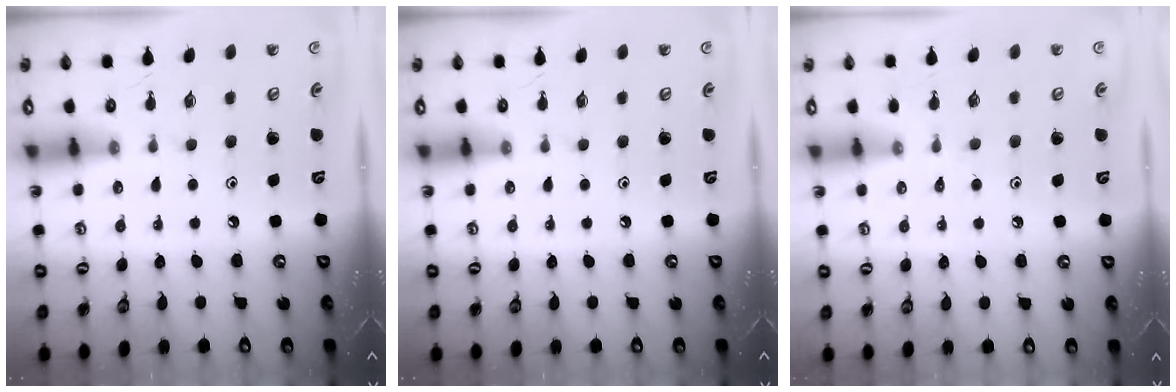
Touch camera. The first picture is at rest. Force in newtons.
{"total": 0.0}
{"total": 3.1, "press": 3.0, "slide": 0.6}